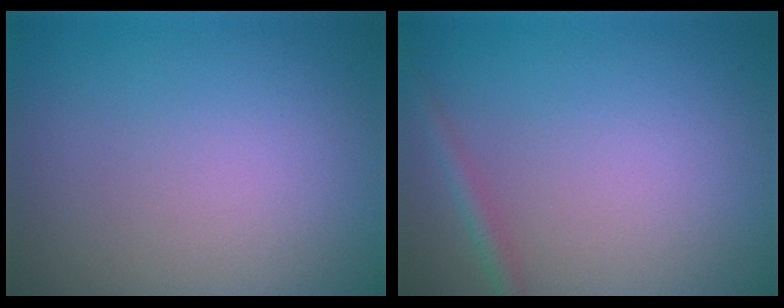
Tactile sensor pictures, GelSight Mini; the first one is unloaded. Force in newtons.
{"total": 1.4, "press": 1.4, "slide": 0.1}